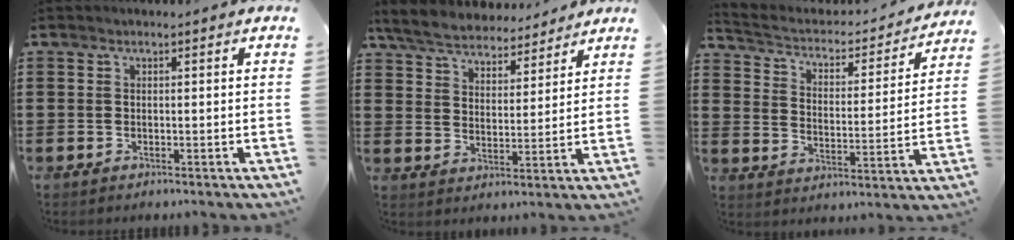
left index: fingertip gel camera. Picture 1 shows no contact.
{"total": 6.0, "force": [5.7, 1.1, 1.3], "torque": [-0.053, -0.030, 0.100]}
{"total": 3.0, "force": [2.5, 1.2, 1.2], "torque": [-0.041, -0.021, 0.033]}